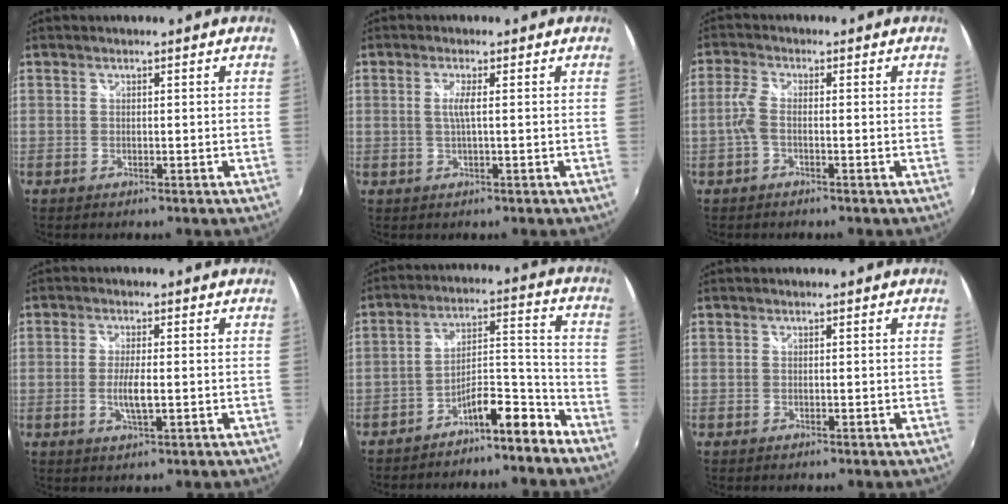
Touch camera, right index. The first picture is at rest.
{"total": 2.1, "force": [0.1, -0.3, 2.1], "torque": [-0.041, -0.001, 0.000]}
{"total": 3.1, "force": [-0.9, 1.0, 2.8], "torque": [-0.066, 0.004, -0.020]}
{"total": 4.1, "force": [-0.7, 0.7, 4.0], "torque": [-0.078, -0.009, -0.014]}
{"total": 8.9, "force": [-7.3, 1.6, 4.8], "torque": [-0.078, 0.040, -0.115]}
{"total": 0.0}